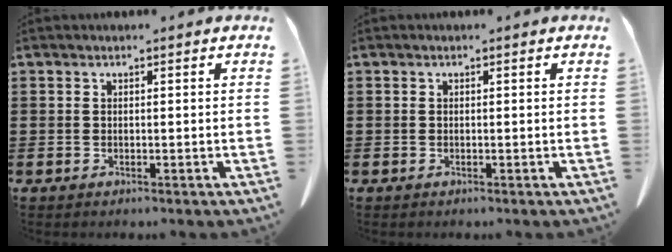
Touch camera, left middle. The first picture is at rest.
{"total": 0.0}